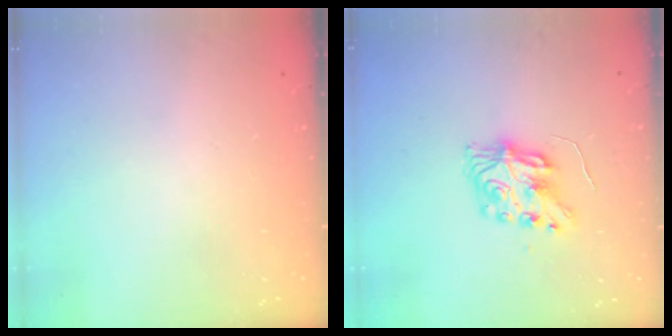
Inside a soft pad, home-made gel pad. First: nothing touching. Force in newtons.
{"total": 8.5, "press": 8.5, "slide": 0.3}